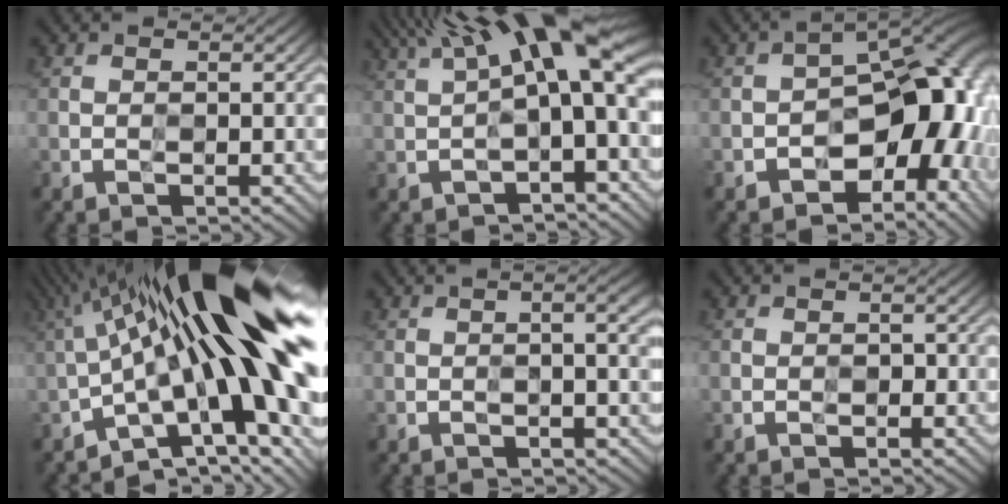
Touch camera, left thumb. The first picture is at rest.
{"total": 12.7, "force": [3.9, 3.3, 11.6], "torque": [-0.188, 0.022, 0.069]}
{"total": 13.7, "force": [-4.1, 8.4, 10.0], "torque": [-0.110, -0.008, -0.071]}
{"total": 21.6, "force": [0.6, 6.8, 20.5], "torque": [-0.300, 0.028, -0.008]}
{"total": 4.0, "force": [0.3, 0.8, 3.9], "torque": [-0.062, 0.009, 0.002]}
{"total": 0.5, "force": [-0.2, 0.4, 0.3], "torque": [-0.003, -0.001, -0.003]}